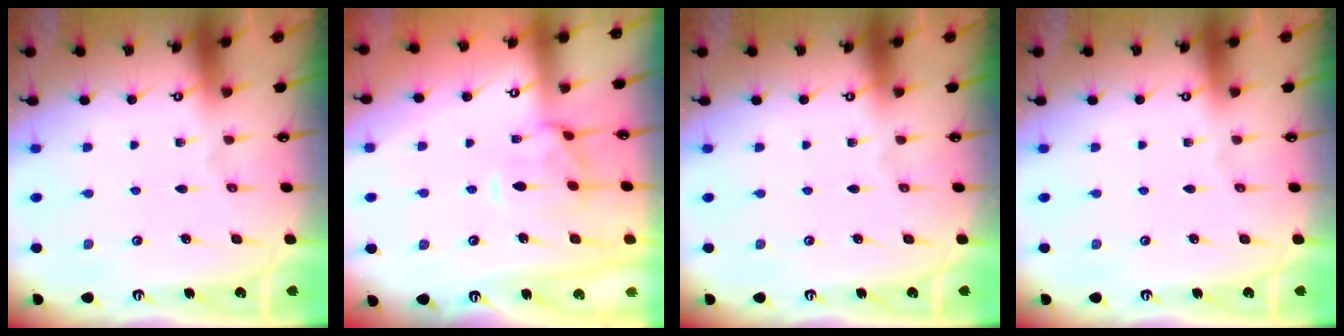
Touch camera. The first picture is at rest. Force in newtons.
{"total": 2.2, "press": 1.9, "slide": 1.1}
{"total": 0.0}
{"total": 0.0}